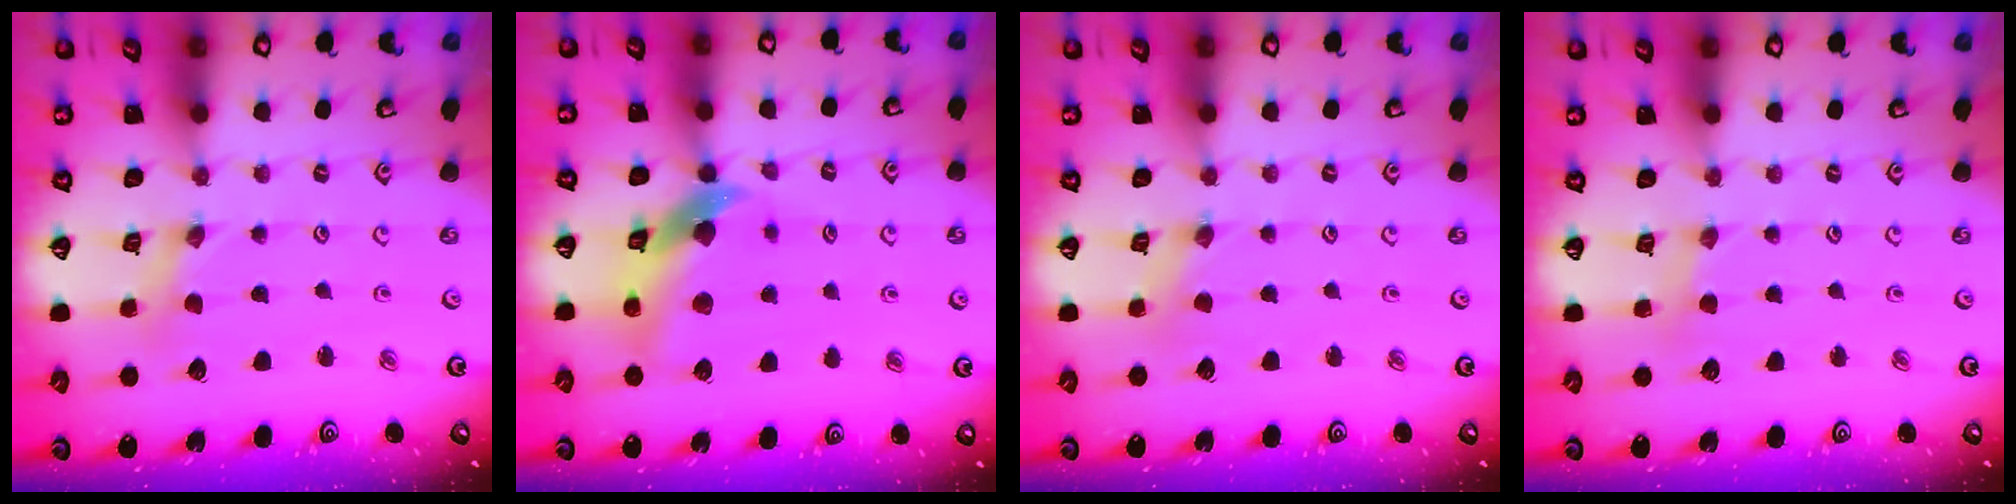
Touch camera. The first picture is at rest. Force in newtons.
{"total": 10.9, "press": 10.8, "slide": 1.5}
{"total": 0.0}
{"total": 1.9, "press": 1.8, "slide": 0.4}